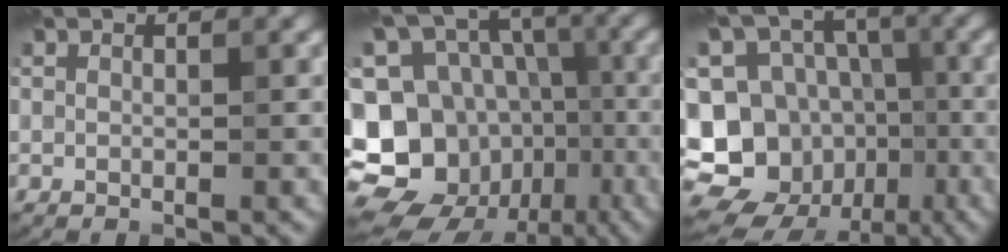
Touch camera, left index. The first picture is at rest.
{"total": 18.9, "force": [-5.1, 16.9, 6.8], "torque": [-0.160, 0.001, -0.084]}
{"total": 17.3, "force": [-5.3, 15.4, 5.7], "torque": [-0.131, 0.004, -0.086]}